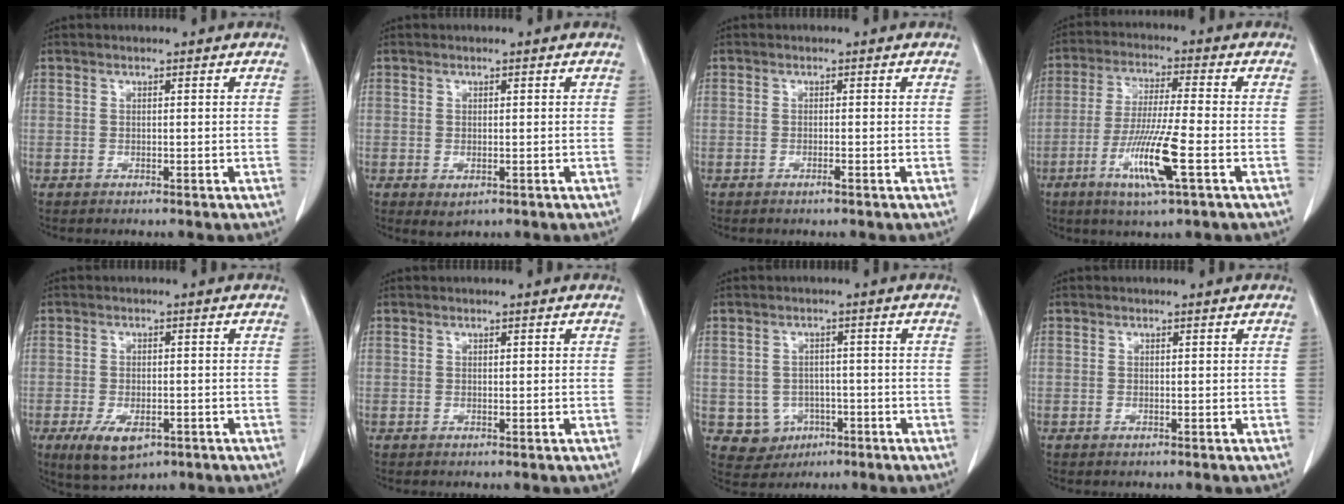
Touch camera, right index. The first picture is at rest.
{"total": 1.5, "force": [-0.5, 0.8, 1.2], "torque": [-0.024, -0.007, 0.002]}
{"total": 0.8, "force": [-0.5, -0.1, 0.6], "torque": [-0.012, 0.000, -0.008]}
{"total": 10.7, "force": [-4.0, 0.0, 9.9], "torque": [-0.194, -0.019, -0.077]}
{"total": 6.6, "force": [-3.4, 3.0, 4.7], "torque": [-0.085, -0.010, -0.047]}
{"total": 0.0}
{"total": 5.2, "force": [-1.6, 4.8, 1.0], "torque": [-0.016, 0.005, -0.013]}
{"total": 0.0}